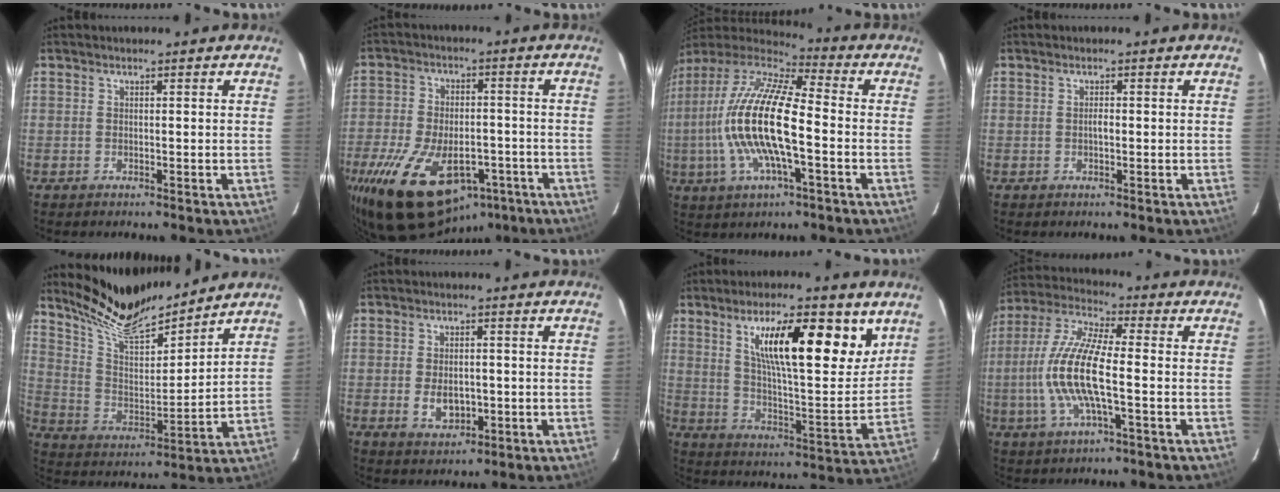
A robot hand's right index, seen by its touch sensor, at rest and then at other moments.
{"total": 23.3, "force": [-12.5, 13.1, 14.6], "torque": [-0.295, -0.015, -0.184]}
{"total": 19.6, "force": [-2.6, 5.3, 18.7], "torque": [-0.356, -0.006, -0.059]}
{"total": 1.0, "force": [-0.1, 0.5, 0.9], "torque": [-0.015, 0.003, -0.002]}
{"total": 15.3, "force": [13.8, 2.2, 6.3], "torque": [-0.131, -0.014, 0.250]}
{"total": 5.5, "force": [-1.1, 3.6, 4.0], "torque": [-0.077, -0.007, -0.011]}
{"total": 19.9, "force": [10.2, 5.2, 16.2], "torque": [-0.243, 0.007, 0.169]}
{"total": 14.3, "force": [-2.4, 3.4, 13.7], "torque": [-0.285, 0.000, -0.052]}